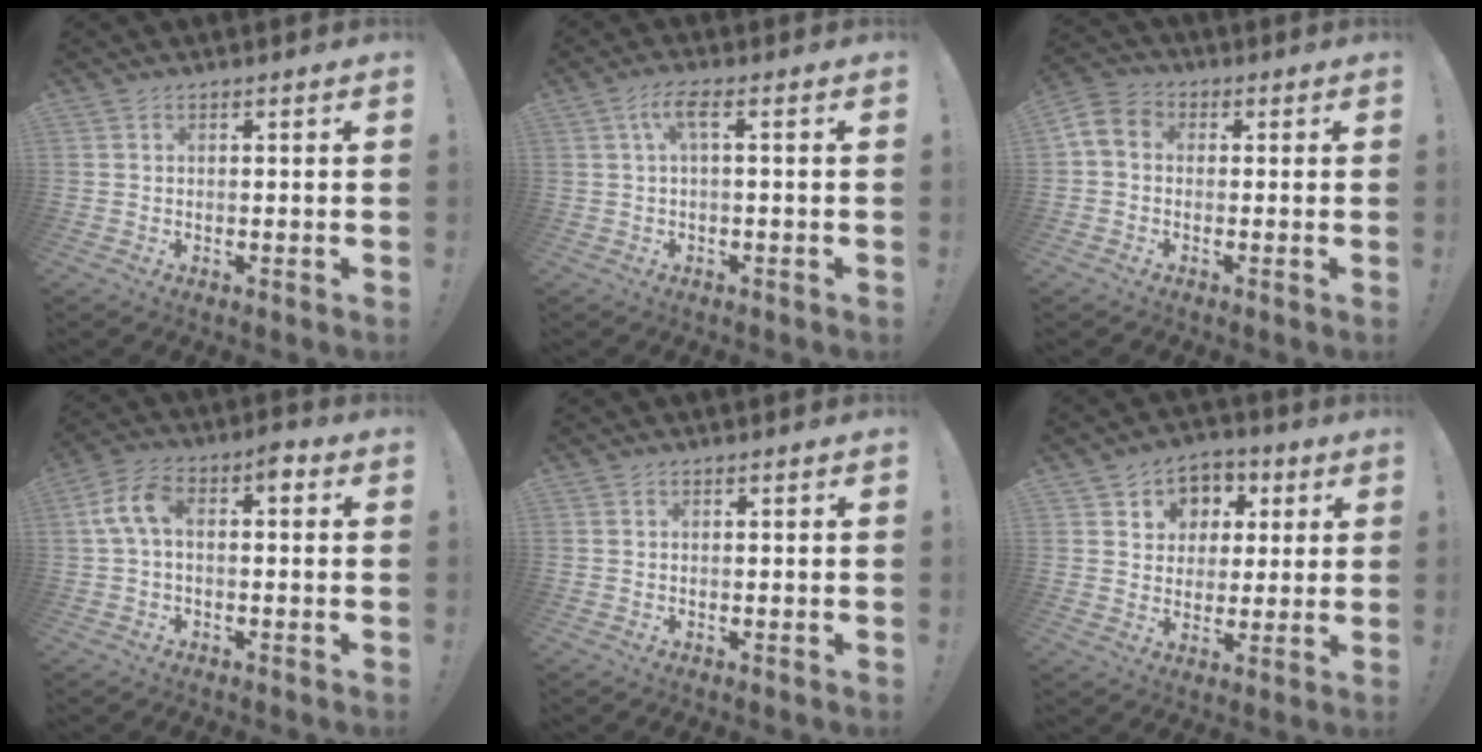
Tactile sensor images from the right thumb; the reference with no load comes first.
{"total": 5.1, "force": [1.0, 1.0, 4.9], "torque": [-0.098, 0.005, 0.017]}
{"total": 6.4, "force": [-0.6, 5.2, 3.5], "torque": [-0.075, 0.018, -0.003]}
{"total": 8.8, "force": [1.2, 4.8, 7.2], "torque": [-0.138, 0.011, 0.025]}
{"total": 0.0}
{"total": 7.1, "force": [1.6, 6.7, 1.5], "torque": [-0.013, -0.016, 0.034]}